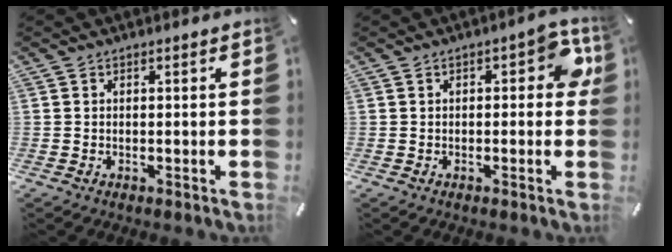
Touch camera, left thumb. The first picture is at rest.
{"total": 7.1, "force": [1.0, 3.6, 6.0], "torque": [-0.074, 0.001, 0.009]}